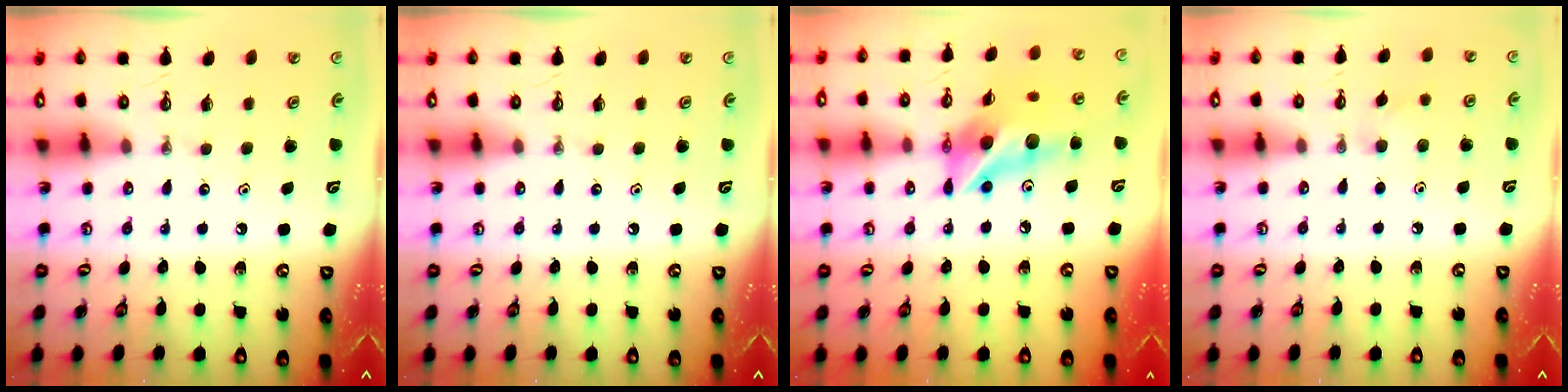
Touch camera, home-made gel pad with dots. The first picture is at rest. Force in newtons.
{"total": 0.0}
{"total": 14.7, "press": 14.7, "slide": 1.3}
{"total": 6.2, "press": 6.1, "slide": 1.0}